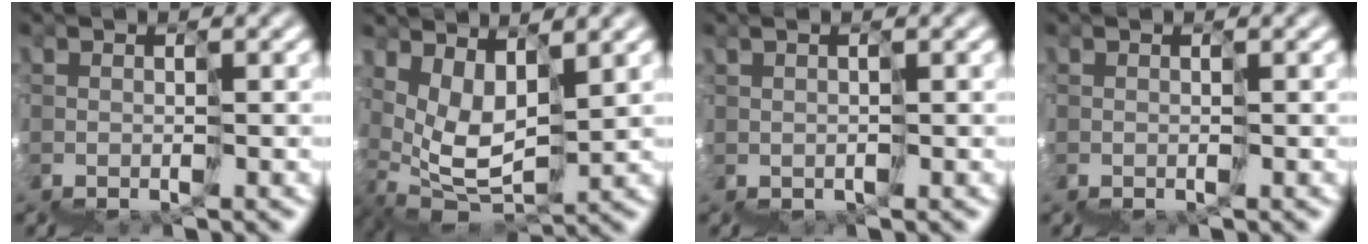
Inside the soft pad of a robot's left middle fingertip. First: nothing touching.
{"total": 3.2, "force": [3.2, -0.4, -0.3], "torque": [-0.010, 0.031, 0.053]}
{"total": 0.8, "force": [0.5, -0.4, -0.4], "torque": [0.012, 0.014, 0.005]}
{"total": 0.0}